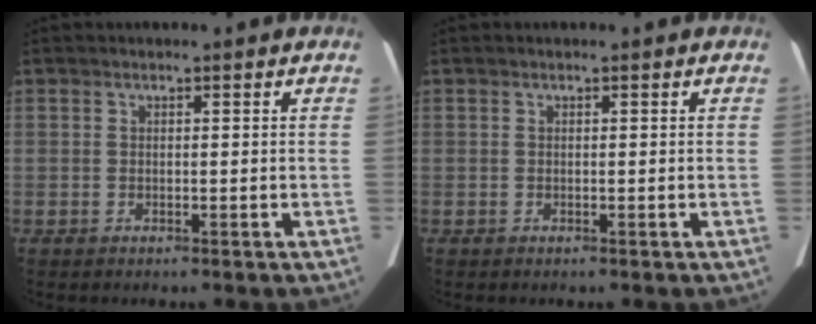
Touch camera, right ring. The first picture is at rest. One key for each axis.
{"total": 0.0}